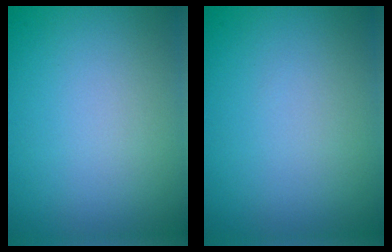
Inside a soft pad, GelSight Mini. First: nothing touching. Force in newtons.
{"total": 0.0}